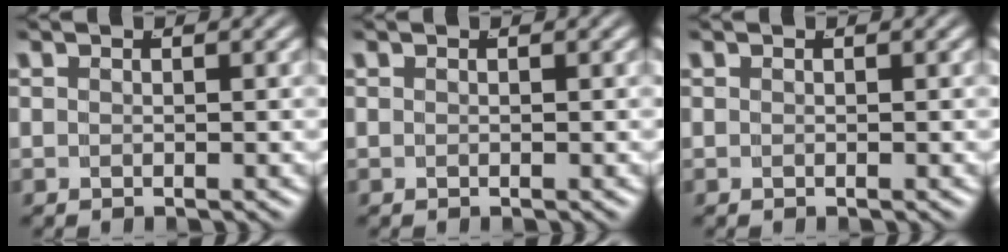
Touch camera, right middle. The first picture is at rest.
{"total": 0.0}
{"total": 0.0}